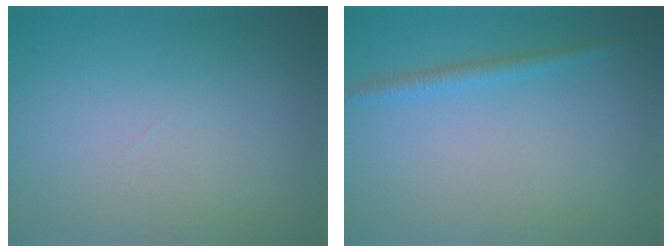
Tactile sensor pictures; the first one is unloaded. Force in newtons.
{"total": 1.5, "press": 1.5, "slide": 0.1}